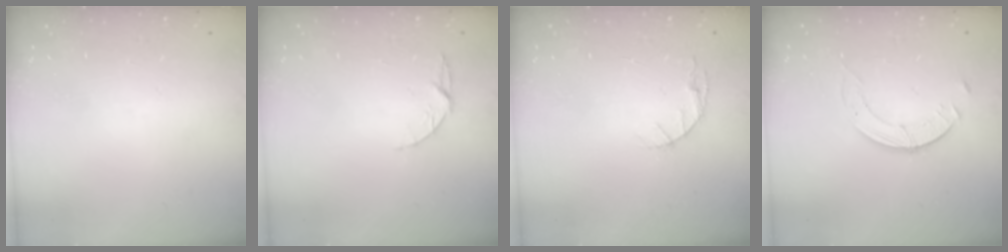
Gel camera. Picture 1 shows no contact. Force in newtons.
{"total": 5.1, "press": 5.1, "slide": 0.4}
{"total": 5.0, "press": 4.9, "slide": 0.6}
{"total": 3.9, "press": 3.9, "slide": 0.4}